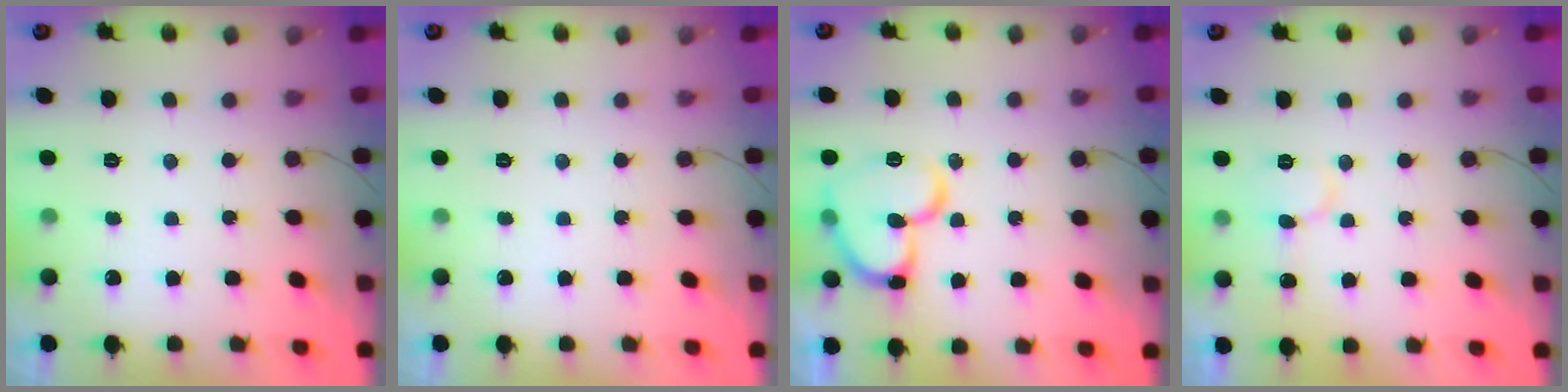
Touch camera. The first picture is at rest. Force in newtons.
{"total": 0.0}
{"total": 16.1, "press": 16.0, "slide": 1.8}
{"total": 6.9, "press": 6.9, "slide": 0.1}